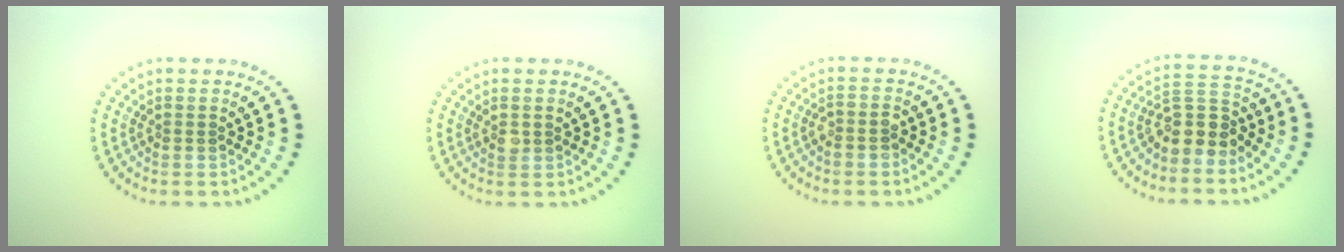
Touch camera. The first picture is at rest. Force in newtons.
{"total": 0.6, "press": 0.5, "slide": 0.3}
{"total": 1.7, "press": 1.5, "slide": 0.8}
{"total": 3.5, "press": 3.1, "slide": 1.6}